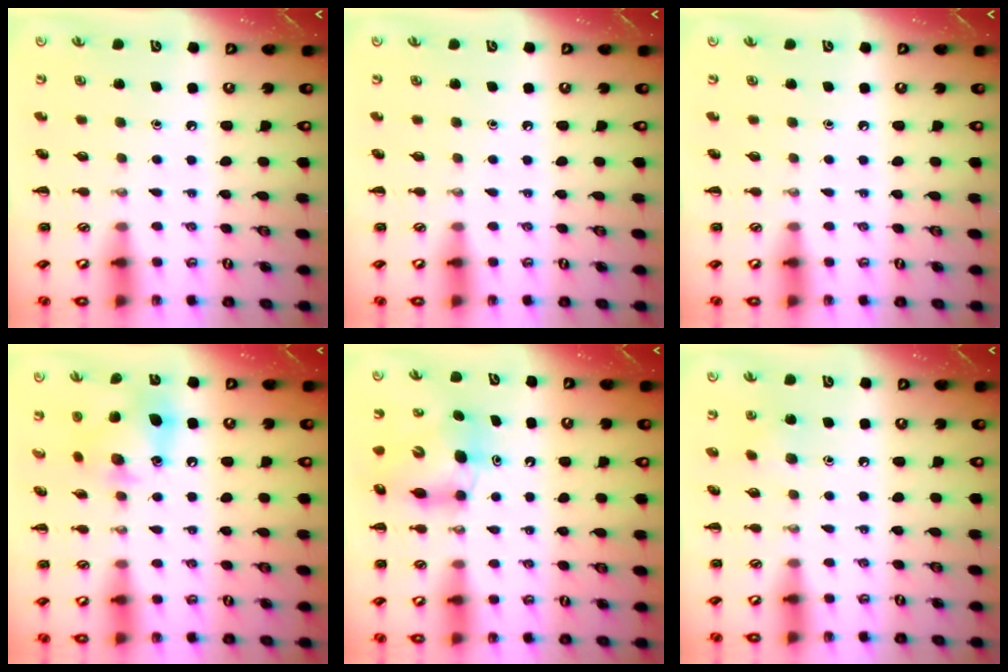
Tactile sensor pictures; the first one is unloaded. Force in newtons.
{"total": 0.0}
{"total": 0.0}
{"total": 11.8, "press": 11.7, "slide": 1.6}
{"total": 6.8, "press": 6.6, "slide": 1.7}
{"total": 6.1, "press": 5.9, "slide": 1.7}